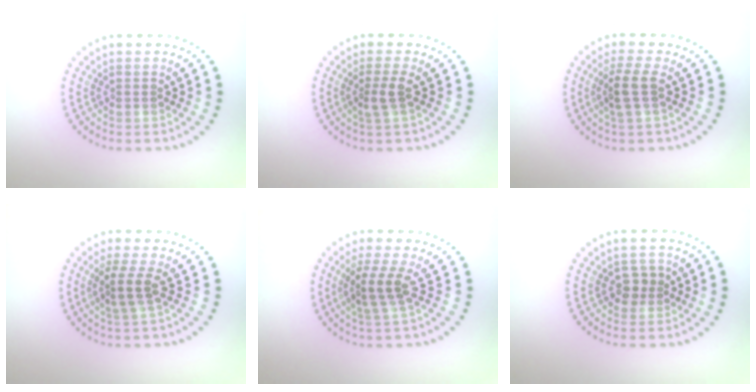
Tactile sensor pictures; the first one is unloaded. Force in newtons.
{"total": 1.8, "press": 1.3, "slide": 1.3}
{"total": 2.5, "press": 1.9, "slide": 1.6}
{"total": 2.2, "press": 1.5, "slide": 1.6}
{"total": 2.5, "press": 1.9, "slide": 1.7}
{"total": 1.4, "press": 1.4, "slide": 0.4}